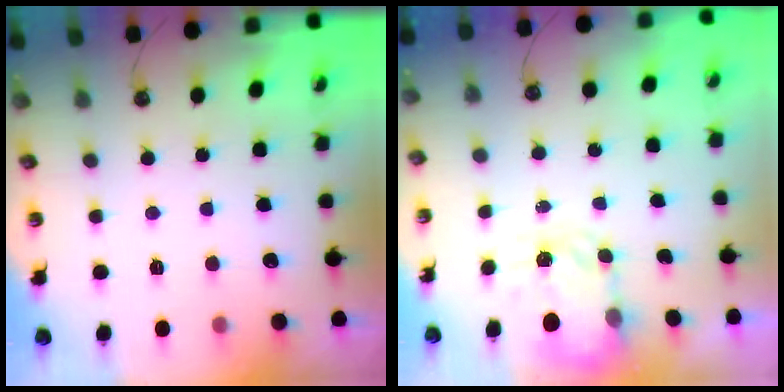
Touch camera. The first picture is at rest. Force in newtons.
{"total": 3.5, "press": 3.5, "slide": 0.4}